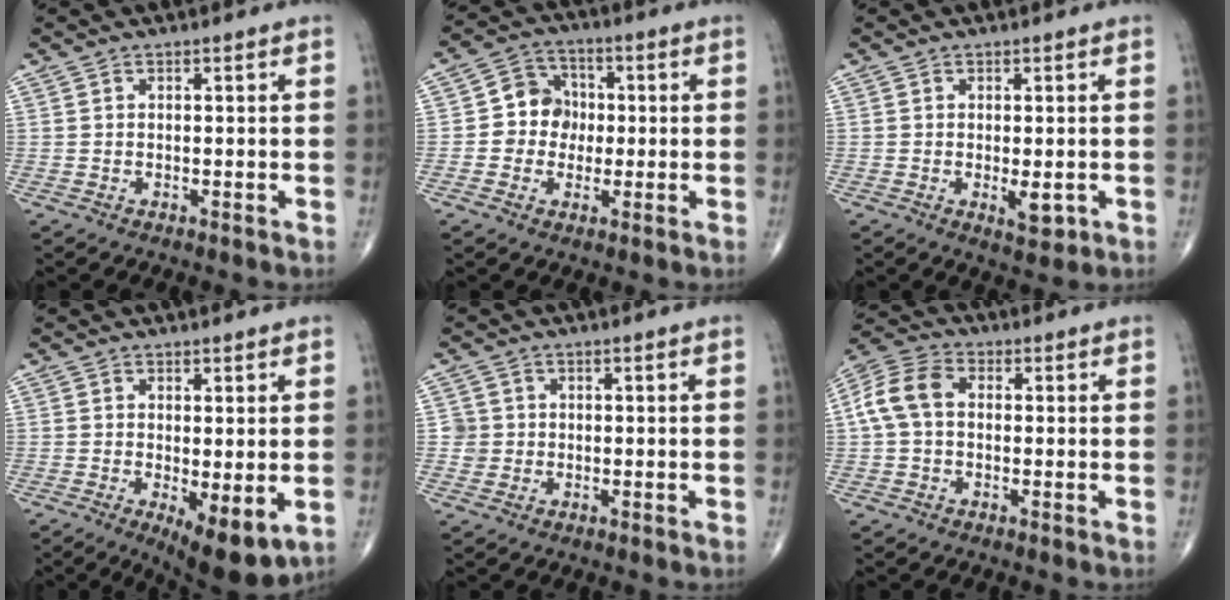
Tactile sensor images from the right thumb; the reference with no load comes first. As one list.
[{"total": 7.8, "force": [-0.3, 6.9, 3.6], "torque": [-0.018, 0.020, -0.018]}, {"total": 3.5, "force": [-0.8, 1.5, 3.0], "torque": [-0.037, -0.007, -0.007]}, {"total": 8.5, "force": [-2.0, 2.9, 7.7], "torque": [-0.110, -0.024, -0.023]}, {"total": 2.4, "force": [0.0, 2.4, -0.1], "torque": [0.020, 0.007, -0.003]}, {"total": 8.5, "force": [0.5, 6.0, 6.0], "torque": [-0.124, 0.029, 0.000]}]